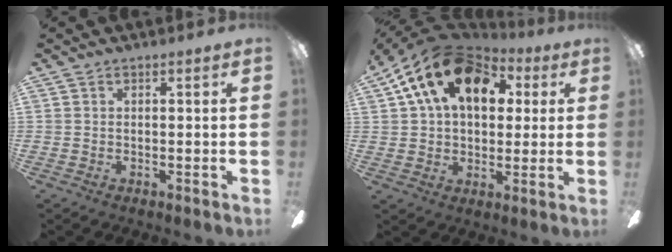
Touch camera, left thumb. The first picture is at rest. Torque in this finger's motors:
{"motor_torque": [0.48, 1.18, 1.38, -1.39, 0.27]}